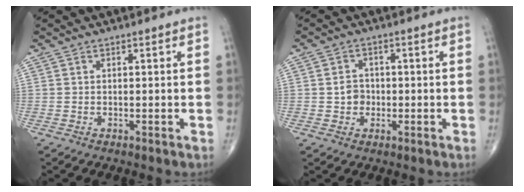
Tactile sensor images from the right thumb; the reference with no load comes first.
{"total": 3.6, "force": [-0.5, 3.1, 1.6], "torque": [-0.007, 0.007, -0.011]}